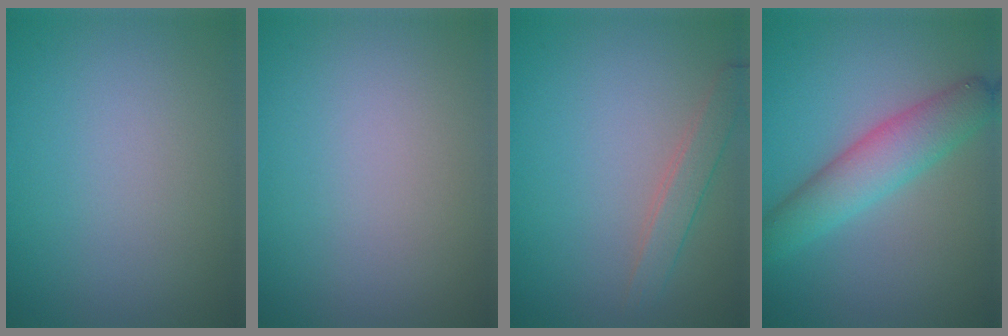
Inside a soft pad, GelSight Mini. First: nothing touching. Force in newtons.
{"total": 0.0}
{"total": 2.1, "press": 2.1, "slide": 0.1}
{"total": 4.8, "press": 4.8, "slide": 0.1}